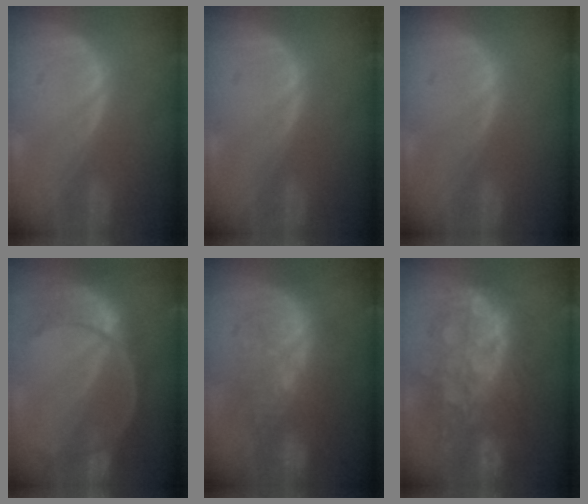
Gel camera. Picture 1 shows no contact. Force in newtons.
{"total": 0.0}
{"total": 0.0}
{"total": 9.4, "press": 8.5, "slide": 4.0}
{"total": 9.6, "press": 9.5, "slide": 1.0}
{"total": 12.3, "press": 12.3, "slide": 1.3}